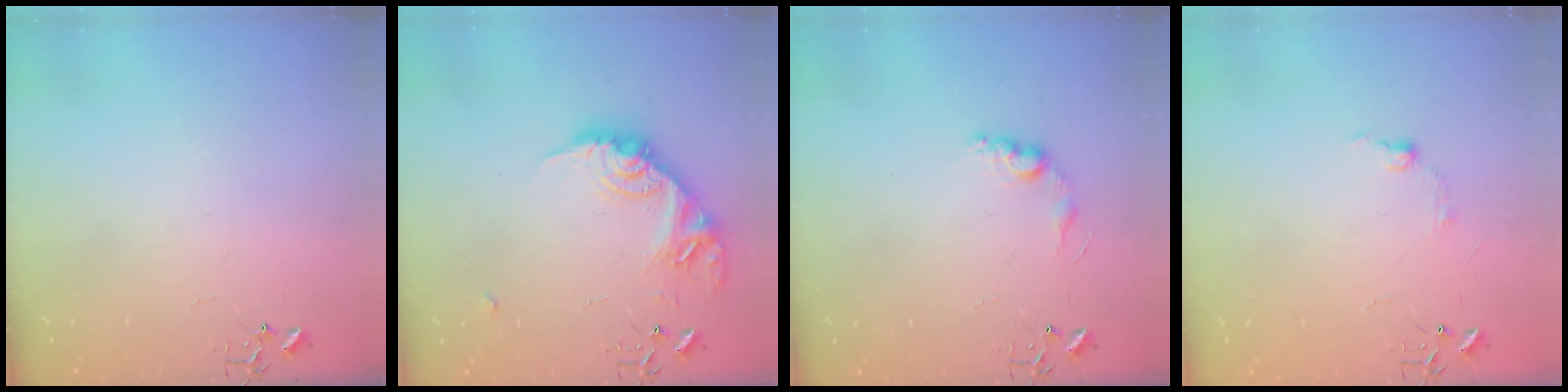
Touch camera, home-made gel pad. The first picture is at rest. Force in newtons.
{"total": 17.6, "press": 17.6, "slide": 0.8}
{"total": 8.6, "press": 8.6, "slide": 0.4}
{"total": 6.4, "press": 6.3, "slide": 0.9}